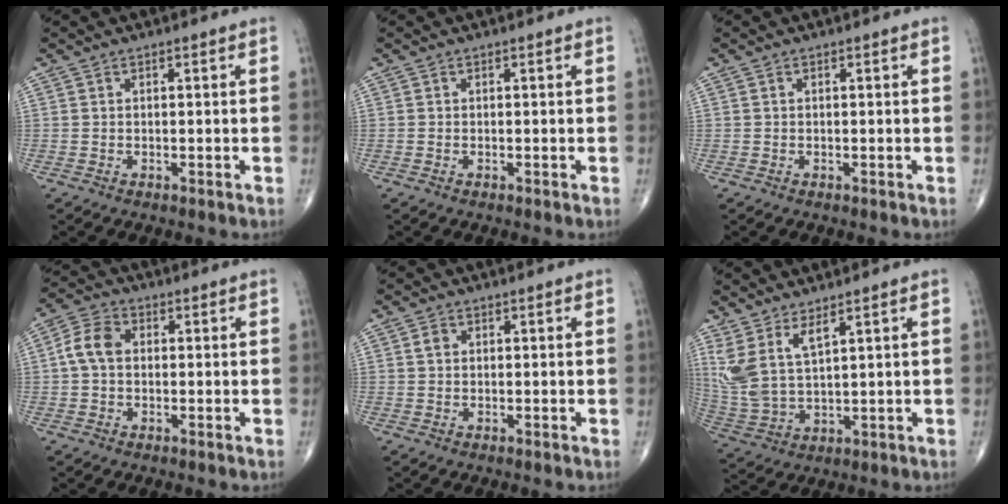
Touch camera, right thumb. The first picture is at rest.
{"total": 0.0}
{"total": 0.0}
{"total": 5.9, "force": [0.3, 4.3, 4.1], "torque": [-0.079, 0.018, -0.003]}
{"total": 1.5, "force": [0.3, 1.2, 0.8], "torque": [-0.013, 0.004, 0.005]}
{"total": 8.8, "force": [4.8, 3.0, 6.7], "torque": [-0.155, -0.028, 0.112]}